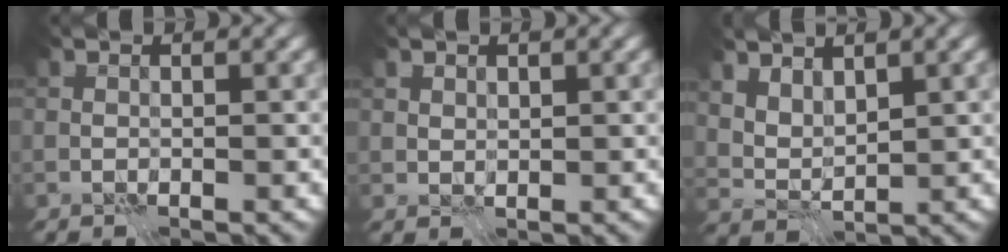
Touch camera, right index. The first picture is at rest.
{"total": 1.2, "force": [0.9, 0.7, 0.3], "torque": [-0.004, 0.000, 0.017]}
{"total": 3.2, "force": [2.5, 1.4, 1.5], "torque": [-0.032, -0.006, 0.063]}